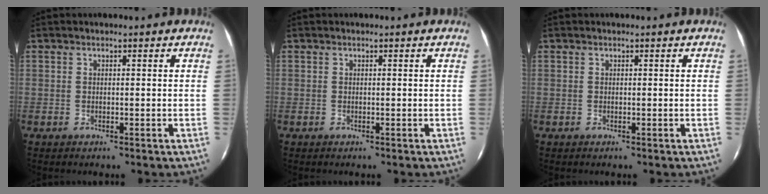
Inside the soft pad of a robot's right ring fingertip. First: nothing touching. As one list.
[{"total": 0.0}, {"total": 0.0}]